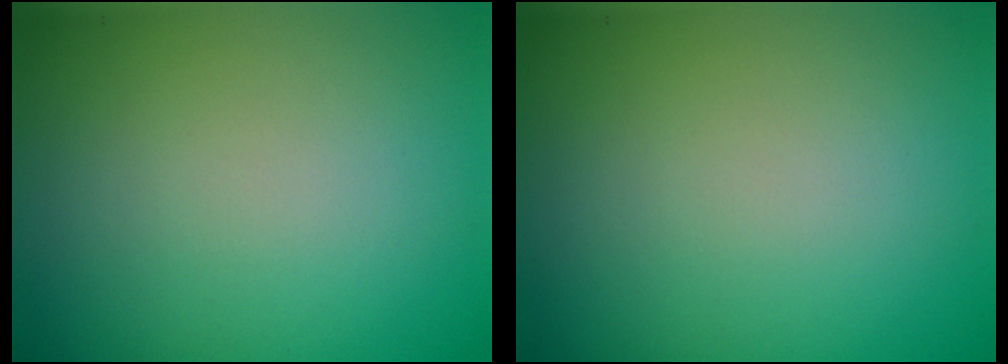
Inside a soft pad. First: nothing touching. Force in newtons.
{"total": 0.0}